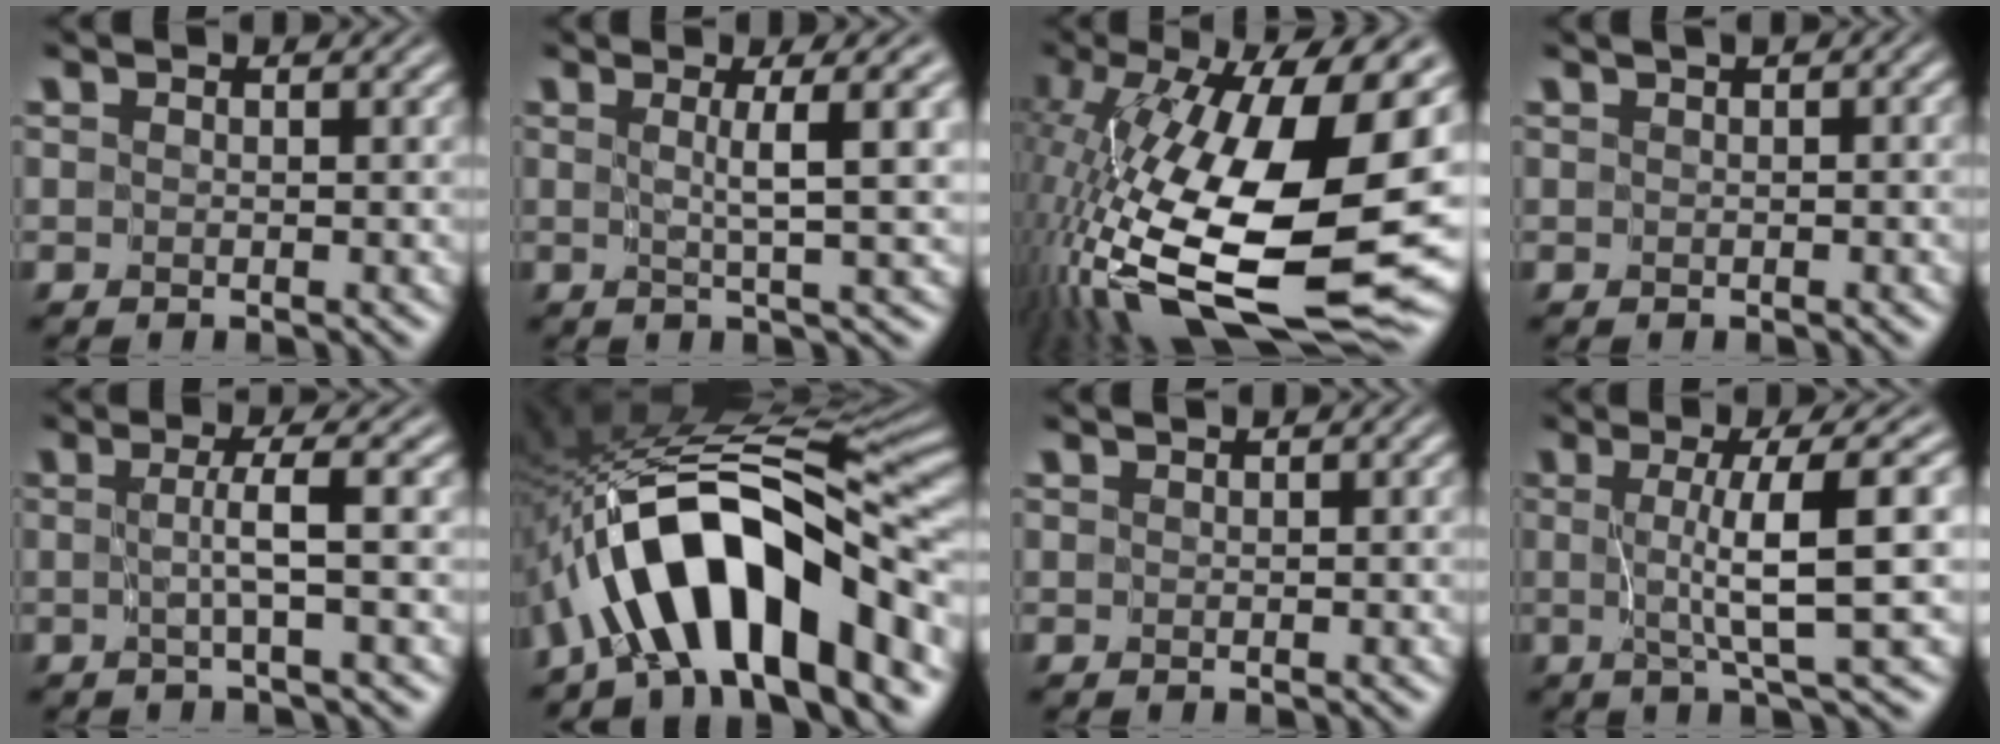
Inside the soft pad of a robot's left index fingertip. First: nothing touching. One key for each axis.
{"total": 4.8, "fx": 1.0, "fy": 0.6, "fz": 4.6, "tx": -0.062, "ty": 0.005, "tz": 0.014}
{"total": 19.2, "fx": -2.0, "fy": 7.6, "fz": 17.5, "tx": -0.324, "ty": -0.030, "tz": -0.027}
{"total": 2.6, "fx": 1.1, "fy": 1.2, "fz": 2.0, "tx": -0.010, "ty": 0.010, "tz": 0.003}
{"total": 2.6, "fx": -0.3, "fy": 0.0, "fz": 2.6, "tx": -0.046, "ty": -0.004, "tz": -0.010}
{"total": 14.4, "fx": -6.3, "fy": 5.3, "fz": 11.9, "tx": -0.179, "ty": 0.023, "tz": -0.109}
{"total": 1.1, "fx": 0.6, "fy": 0.5, "fz": 0.9, "tx": 0.000, "ty": 0.003, "tz": 0.004}
{"total": 6.9, "fx": 0.2, "fy": 1.0, "fz": 6.9, "tx": -0.099, "ty": 0.008, "tz": 0.002}